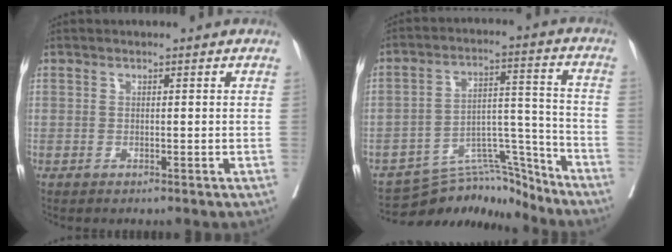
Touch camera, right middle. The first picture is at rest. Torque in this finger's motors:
{"motor_torque": [0.18, -0.60, -0.12, -0.06]}